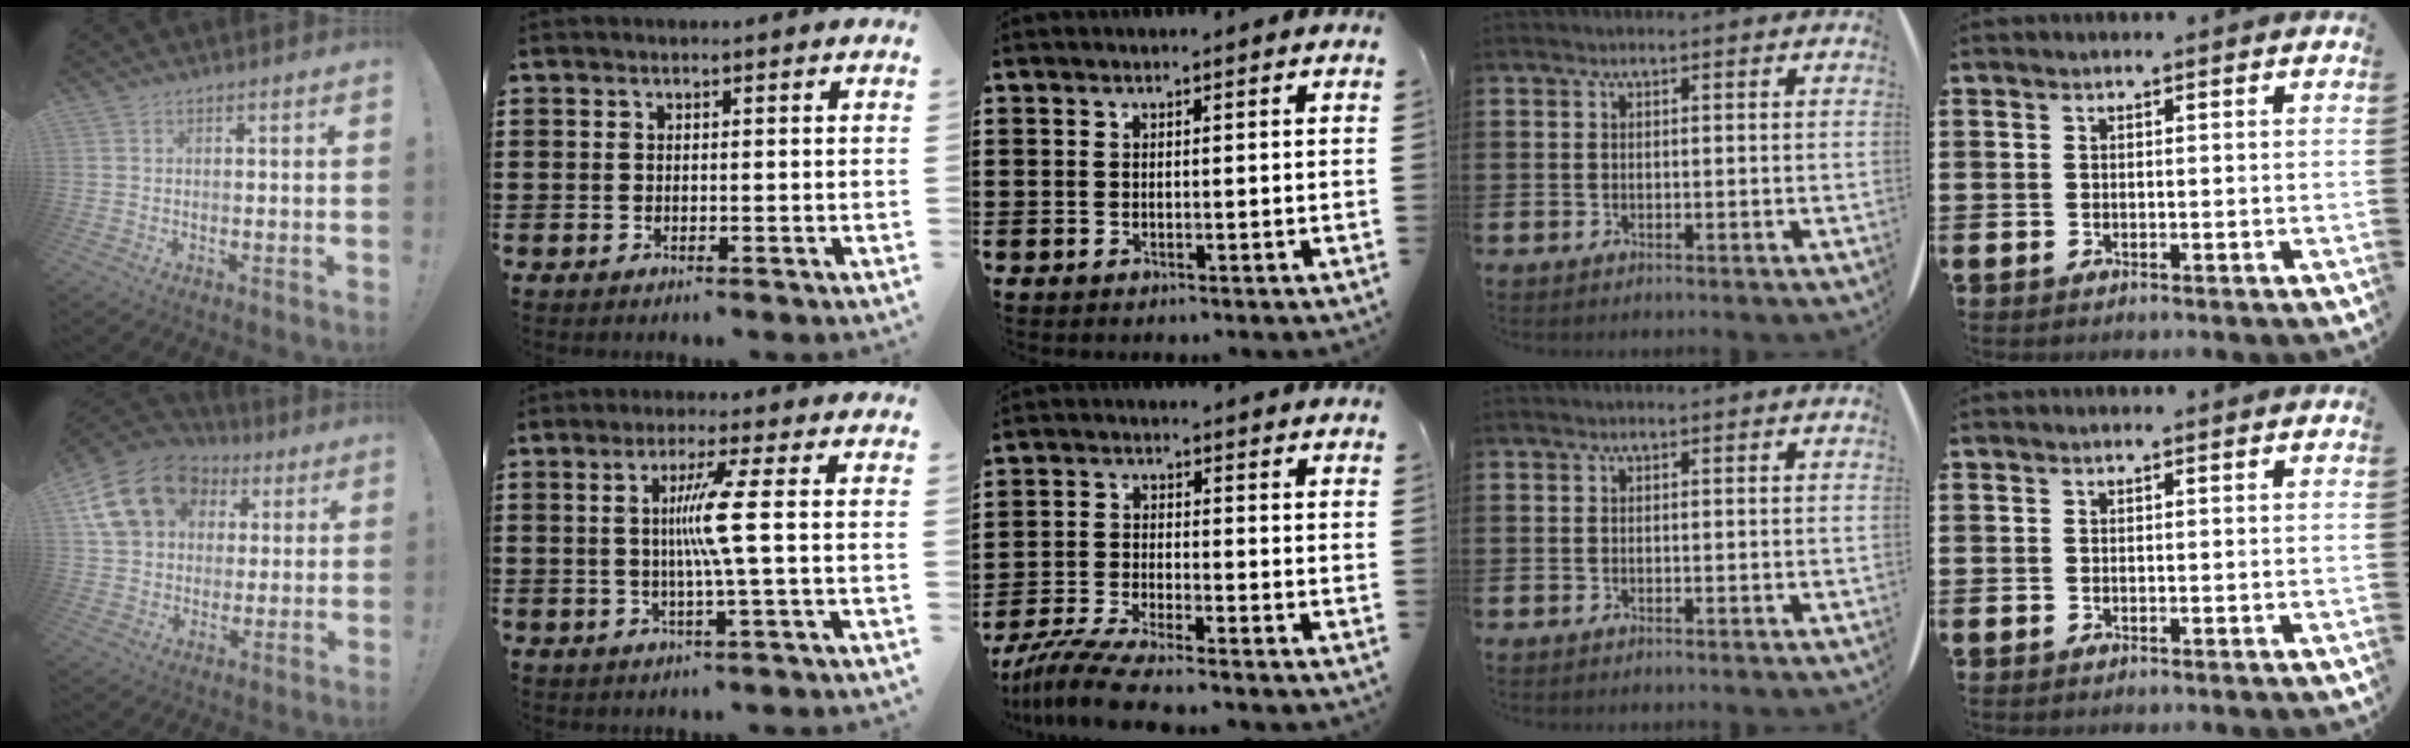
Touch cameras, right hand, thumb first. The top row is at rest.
{"thumb": {"total": 18.9, "force": [7.0, 14.8, 9.4], "torque": [-0.136, -0.017, 0.143]}, "index": {"total": 6.5, "force": [0.0, -1.5, 6.3], "torque": [-0.123, -0.012, -0.011]}, "middle": {"total": 5.5, "force": [-4.9, 0.0, 2.4], "torque": [-0.073, -0.027, -0.102]}}